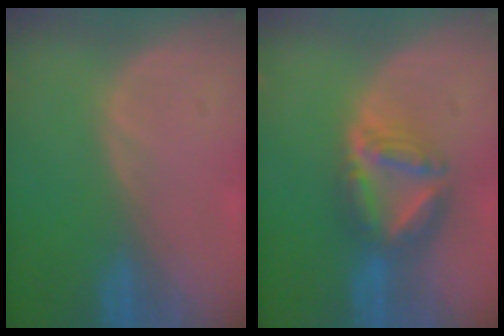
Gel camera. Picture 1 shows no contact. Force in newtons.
{"total": 7.8, "press": 6.8, "slide": 3.8}